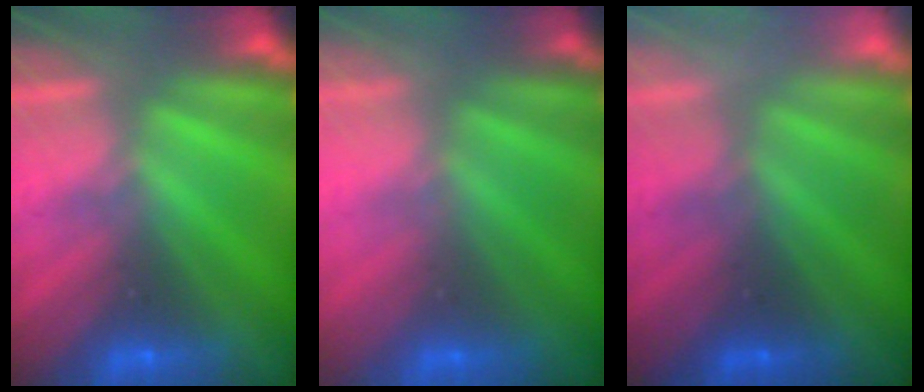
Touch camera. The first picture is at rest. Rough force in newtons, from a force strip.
{"total": 2.4}
{"total": 2.6}